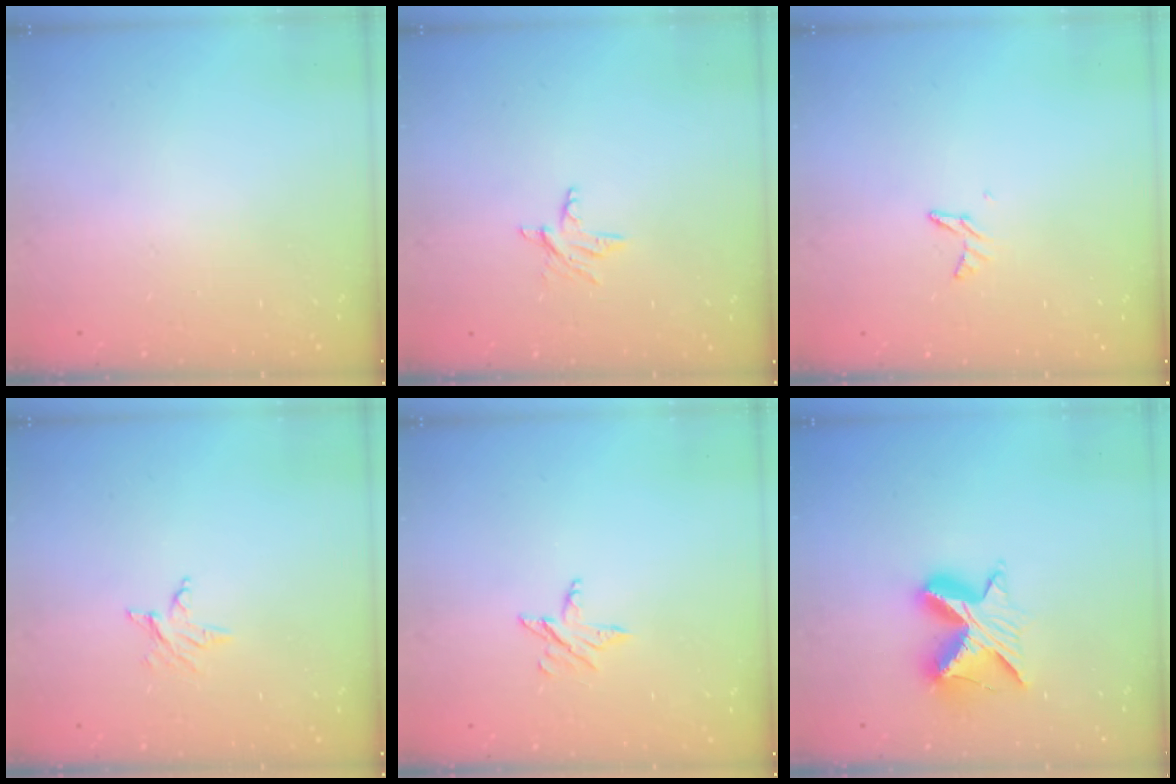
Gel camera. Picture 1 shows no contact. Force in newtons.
{"total": 3.5, "press": 3.5, "slide": 0.4}
{"total": 4.6, "press": 4.5, "slide": 0.5}
{"total": 2.4, "press": 2.4, "slide": 0.3}
{"total": 4.0, "press": 4.0, "slide": 0.3}
{"total": 10.8, "press": 10.7, "slide": 0.7}